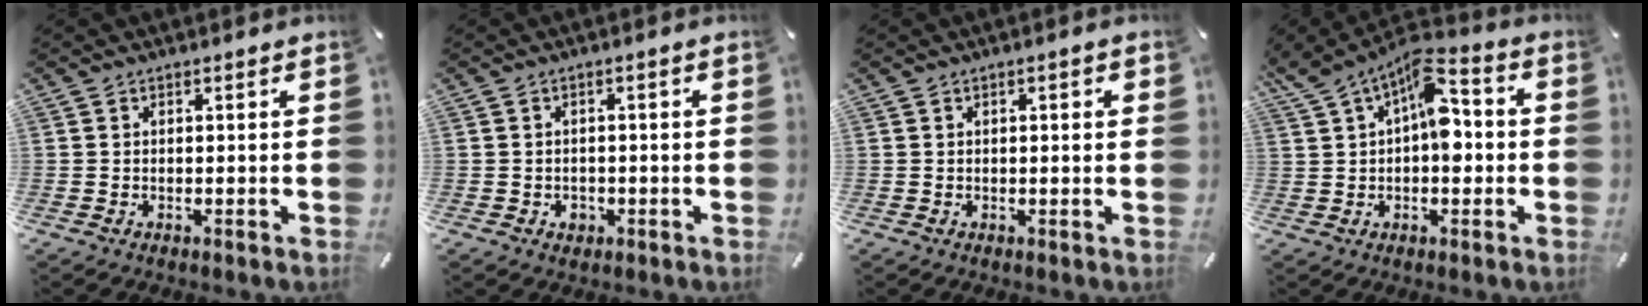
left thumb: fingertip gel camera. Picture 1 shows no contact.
{"total": 2.2, "force": [-0.8, 1.8, 1.0], "torque": [-0.019, 0.004, -0.016]}
{"total": 1.1, "force": [0.1, 0.3, 1.1], "torque": [-0.019, 0.002, 0.002]}
{"total": 10.4, "force": [1.8, 6.3, 8.1], "torque": [-0.109, -0.013, 0.032]}